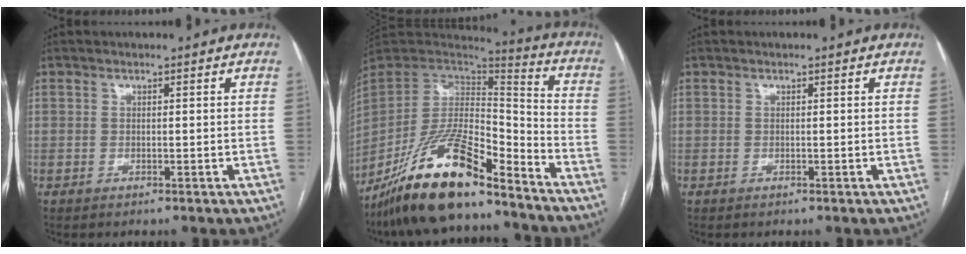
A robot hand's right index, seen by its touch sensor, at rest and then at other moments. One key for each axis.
{"total": 19.8, "fx": -14.7, "fy": 4.9, "fz": 12.2, "tx": -0.249, "ty": -0.005, "tz": -0.268}
{"total": 0.0}